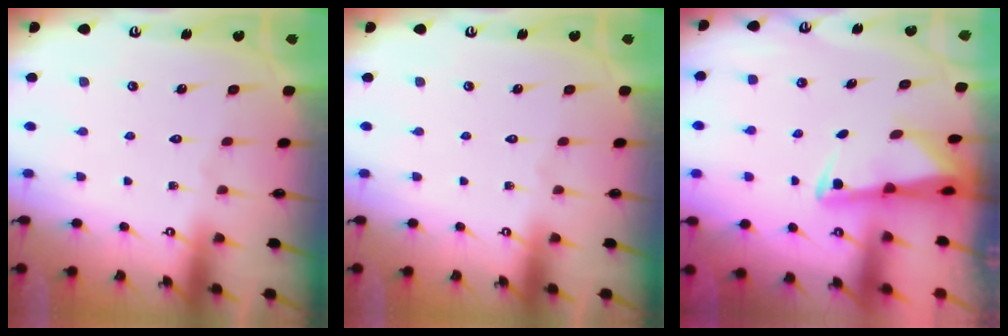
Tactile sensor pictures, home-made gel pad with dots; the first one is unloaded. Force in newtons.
{"total": 0.0}
{"total": 2.2, "press": 2.2, "slide": 0.4}